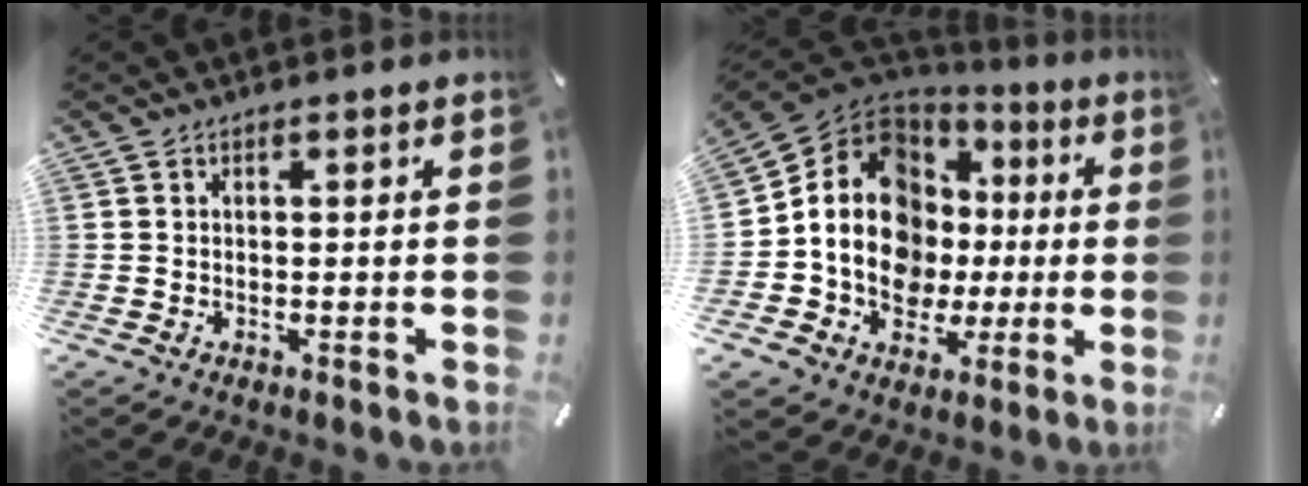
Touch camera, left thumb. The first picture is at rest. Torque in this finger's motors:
{"motor_torque": [1.63, 3.38, 1.20, -0.56, 0.62]}